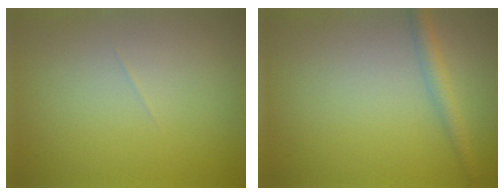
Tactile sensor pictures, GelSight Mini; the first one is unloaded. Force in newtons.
{"total": 2.1, "press": 2.1, "slide": 0.1}